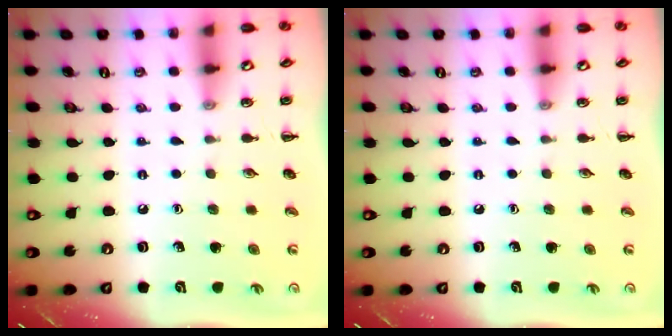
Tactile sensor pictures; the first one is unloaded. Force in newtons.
{"total": 0.0}